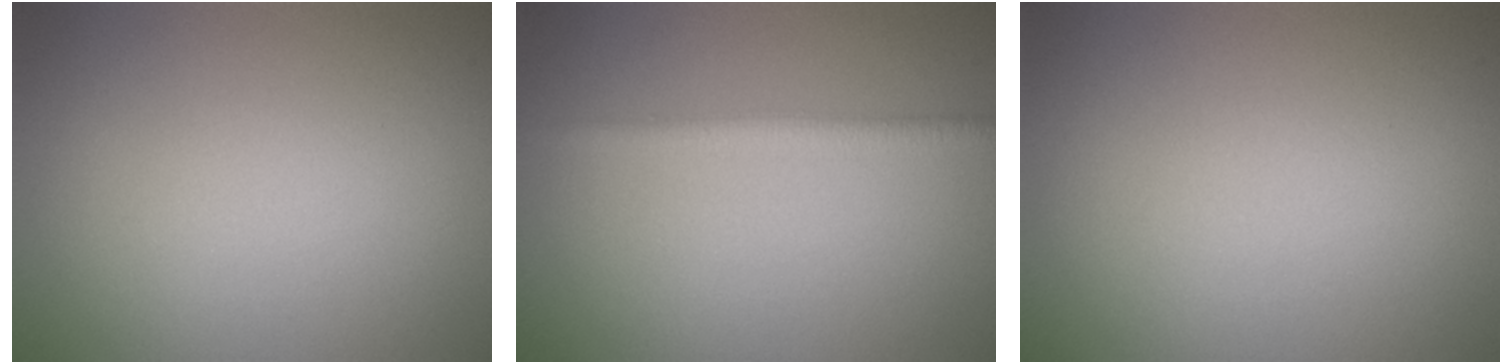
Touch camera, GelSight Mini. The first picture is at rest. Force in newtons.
{"total": 2.1, "press": 2.1, "slide": 0.2}
{"total": 0.0}